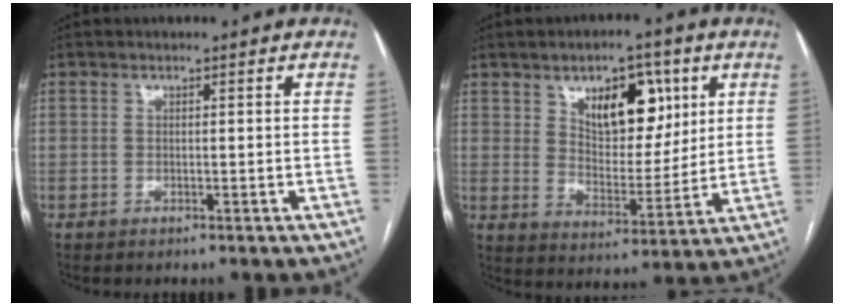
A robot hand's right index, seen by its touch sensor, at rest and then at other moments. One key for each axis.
{"total": 11.4, "fx": 5.2, "fy": 5.8, "fz": 8.4, "tx": -0.123, "ty": 0.009, "tz": 0.091}